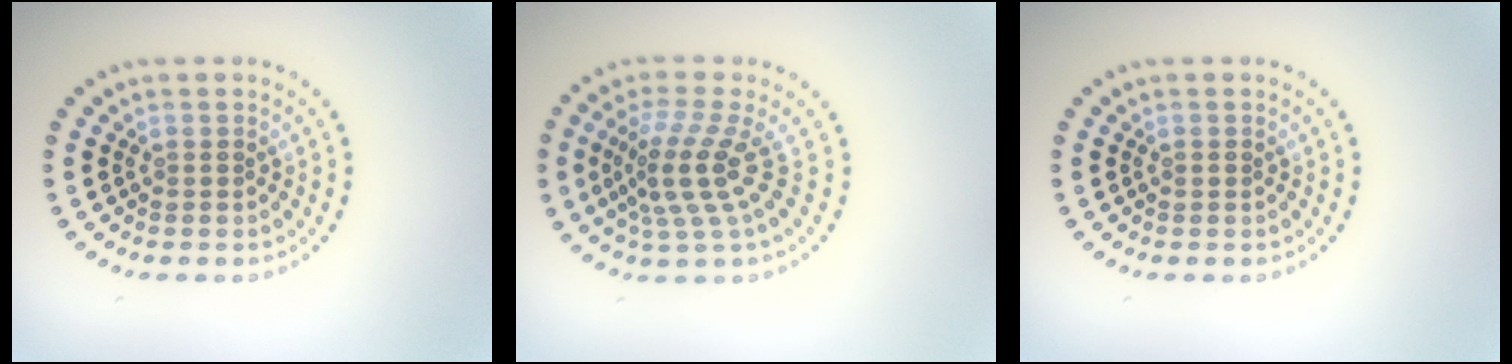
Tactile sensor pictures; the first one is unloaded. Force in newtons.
{"total": 4.1, "press": 2.8, "slide": 2.9}
{"total": 0.5, "press": 0.4, "slide": 0.3}